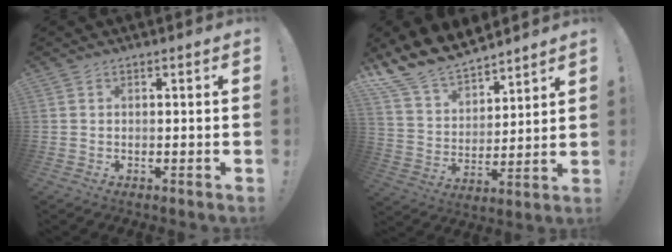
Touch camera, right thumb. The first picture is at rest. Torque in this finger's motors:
{"motor_torque": [0.44, 1.60, 0.27, 0.15, 0.05]}